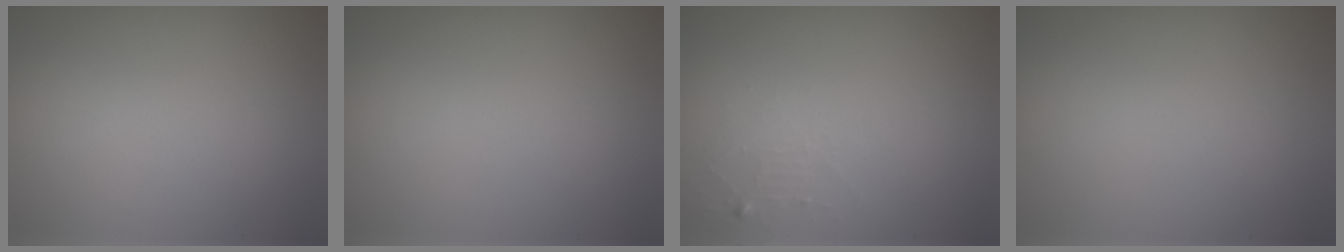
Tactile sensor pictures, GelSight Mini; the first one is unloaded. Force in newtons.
{"total": 0.0}
{"total": 1.3, "press": 1.3, "slide": 0.2}
{"total": 0.0}